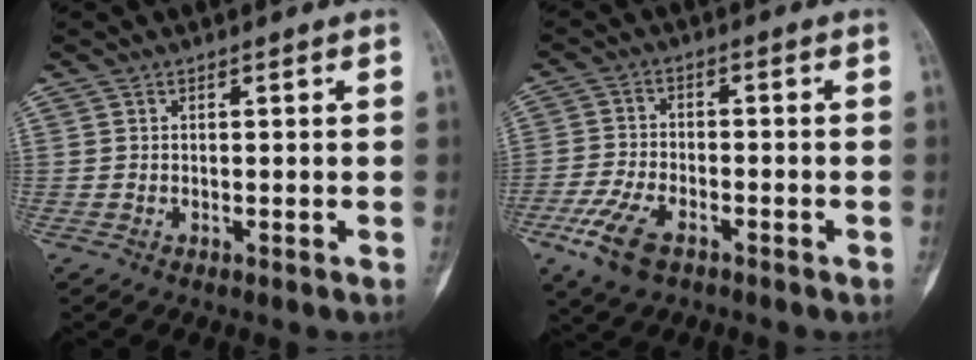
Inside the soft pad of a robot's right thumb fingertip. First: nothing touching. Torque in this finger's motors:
{"motor_torque": [0.13, 0.17, 0.88, -0.34, 0.11]}